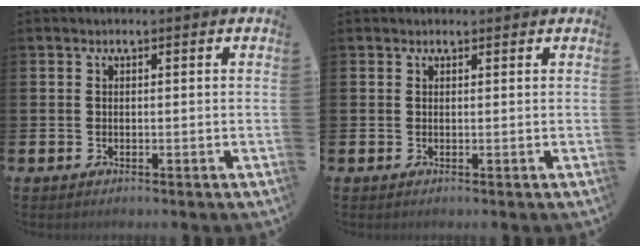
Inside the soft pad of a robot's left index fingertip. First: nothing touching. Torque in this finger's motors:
{"motor_torque": [0.90, -0.95, 0.21, 0.02]}